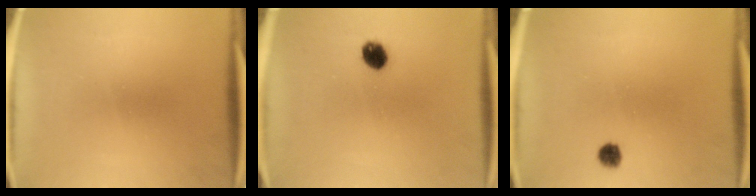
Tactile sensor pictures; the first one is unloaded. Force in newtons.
{"total": 4.2}
{"total": 2.2}